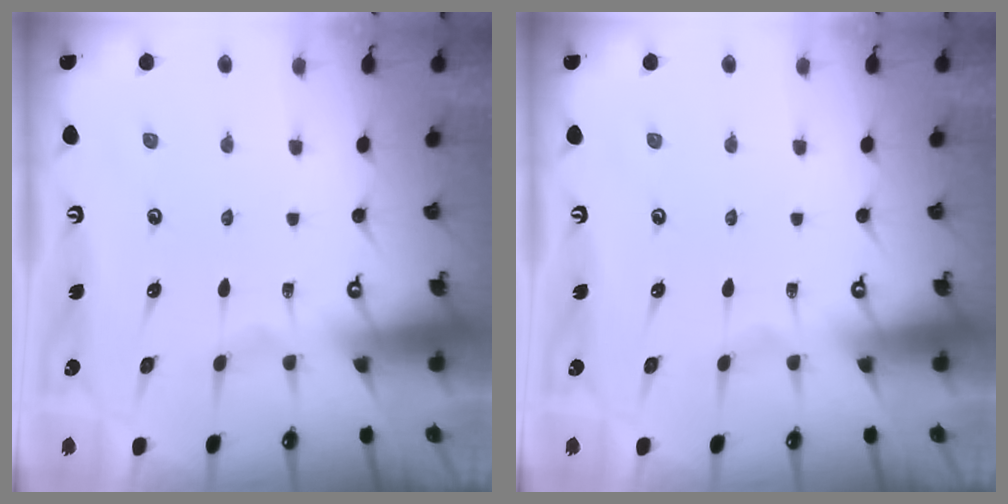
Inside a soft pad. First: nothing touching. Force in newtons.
{"total": 0.0}